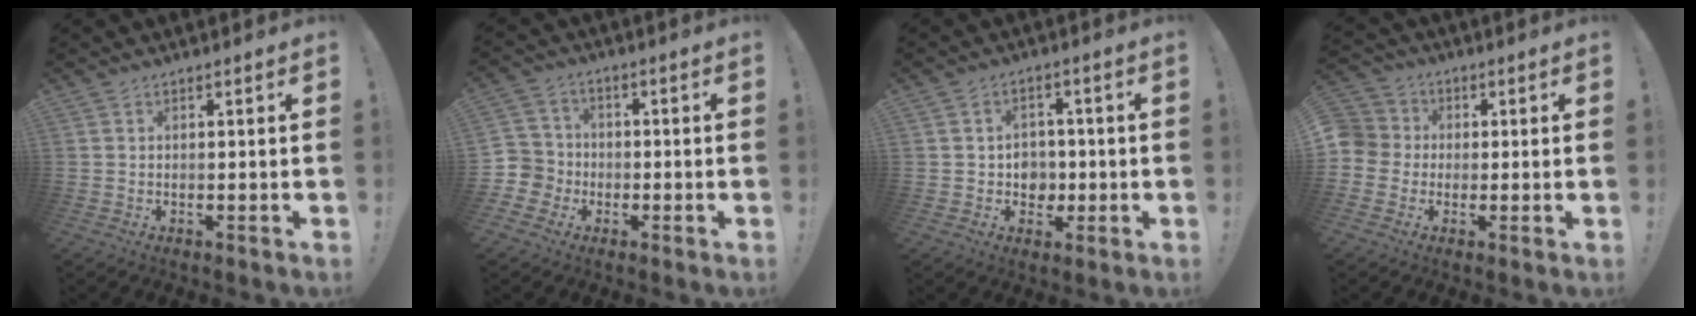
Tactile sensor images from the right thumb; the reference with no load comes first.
{"total": 6.5, "force": [-2.2, 6.0, 1.0], "torque": [-0.022, 0.021, -0.041]}
{"total": 6.3, "force": [0.2, 6.0, 1.9], "torque": [-0.023, -0.007, 0.007]}
{"total": 6.2, "force": [-0.8, 5.9, 1.5], "torque": [-0.035, 0.014, -0.014]}